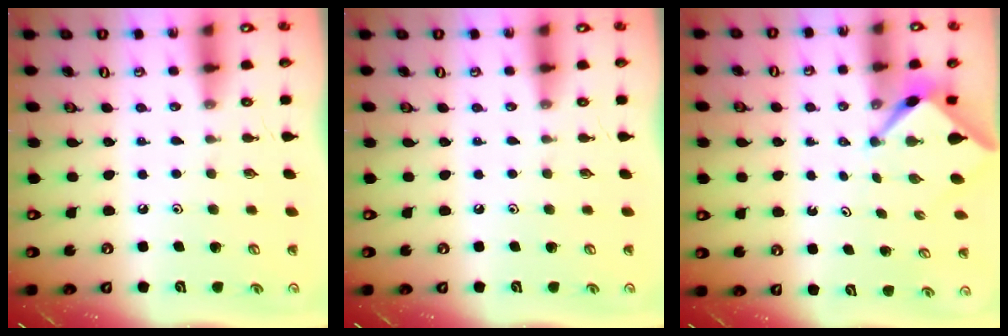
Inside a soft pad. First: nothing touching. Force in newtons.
{"total": 0.0}
{"total": 2.5, "press": 2.5, "slide": 0.3}